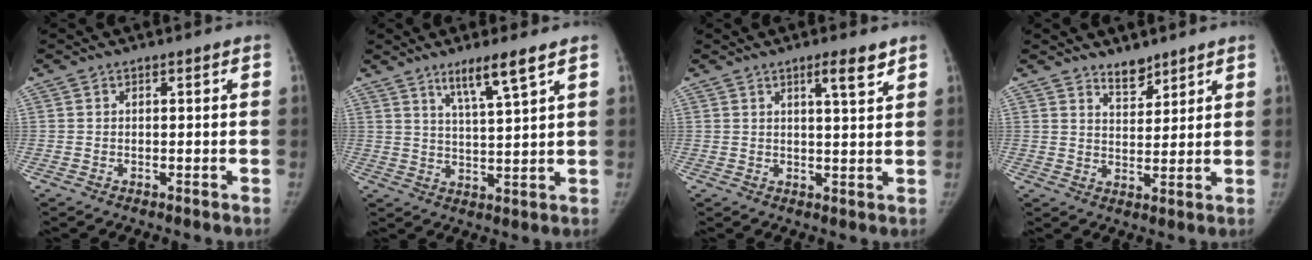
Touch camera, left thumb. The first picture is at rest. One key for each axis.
{"total": 6.8, "fx": 4.5, "fy": 0.1, "fz": 5.1, "tx": -0.095, "ty": -0.032, "tz": 0.085}
{"total": 4.4, "fx": 2.8, "fy": 0.5, "fz": 3.3, "tx": -0.048, "ty": -0.021, "tz": 0.045}
{"total": 4.3, "fx": 3.6, "fy": 1.9, "fz": 1.4, "tx": -0.003, "ty": -0.031, "tz": 0.062}